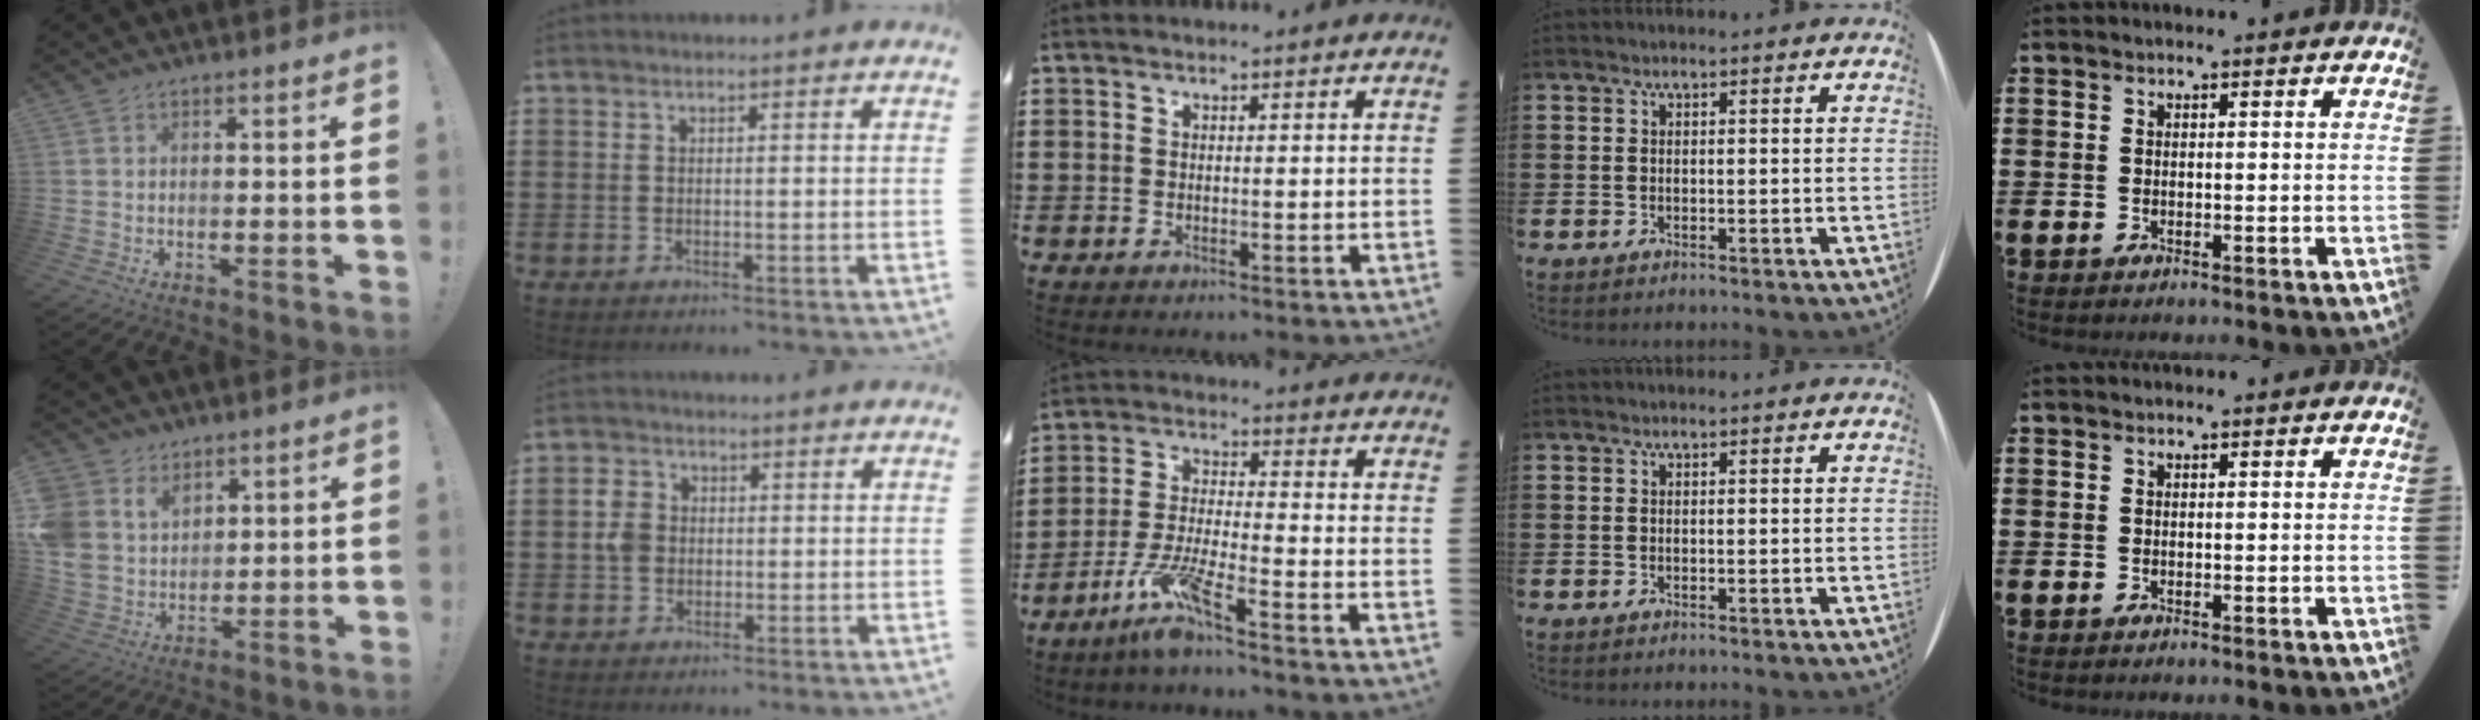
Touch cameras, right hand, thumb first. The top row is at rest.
{"thumb": {"total": 9.5, "force": [5.4, 7.2, 3.2], "torque": [-0.073, -0.040, 0.111]}, "index": {"total": 3.6, "force": [0.0, 3.1, 1.9], "torque": [-0.052, 0.009, -0.005]}, "middle": {"total": 7.3, "force": [-5.3, 0.4, 5.1], "torque": [-0.107, -0.008, -0.100]}}